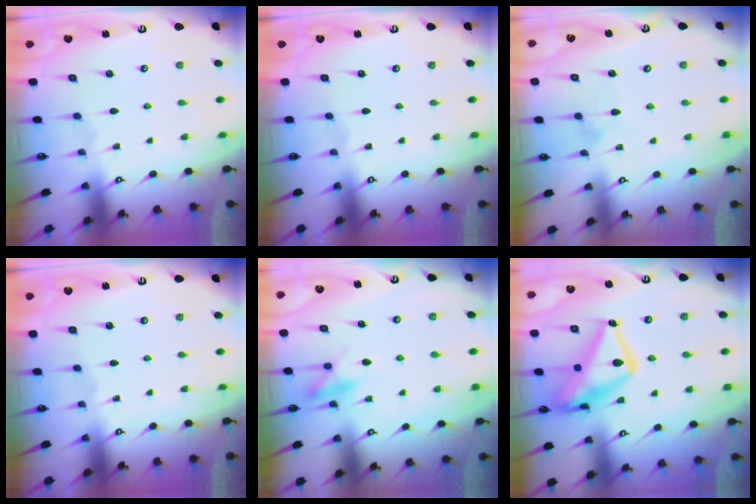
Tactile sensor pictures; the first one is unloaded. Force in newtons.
{"total": 0.0}
{"total": 6.5, "press": 6.5, "slide": 0.3}
{"total": 0.0}
{"total": 10.0, "press": 9.9, "slide": 1.3}
{"total": 19.6, "press": 19.6, "slide": 1.5}